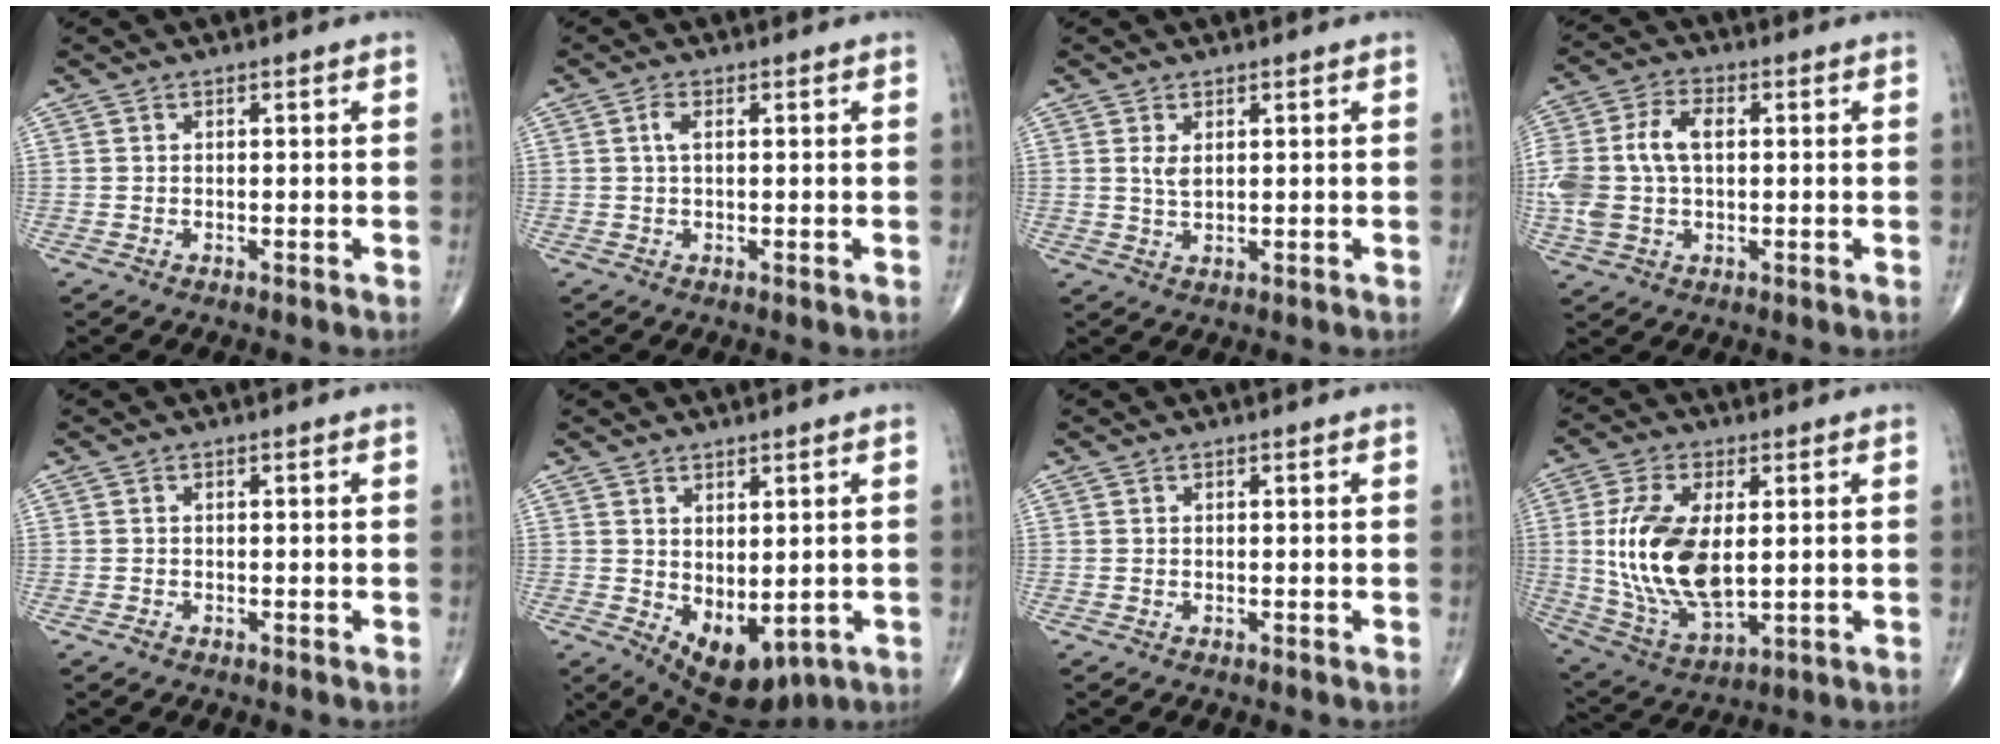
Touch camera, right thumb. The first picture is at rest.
{"total": 2.0, "force": [0.4, 0.8, 1.8], "torque": [-0.042, 0.003, 0.007]}
{"total": 2.3, "force": [0.8, 1.1, 1.8], "torque": [-0.034, -0.007, 0.020]}
{"total": 12.5, "force": [0.9, 7.8, 9.8], "torque": [-0.225, 0.019, 0.018]}
{"total": 0.6, "force": [-0.4, 0.4, 0.2], "torque": [-0.004, 0.000, -0.010]}
{"total": 9.3, "force": [-1.3, 5.1, 7.7], "torque": [-0.098, -0.008, 0.009]}
{"total": 0.0}
{"total": 17.0, "force": [1.4, 8.7, 14.5], "torque": [-0.286, -0.016, 0.038]}